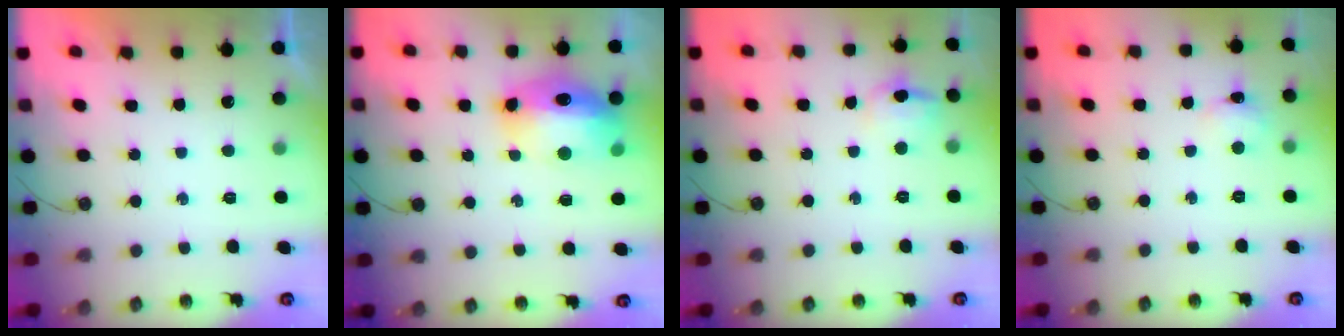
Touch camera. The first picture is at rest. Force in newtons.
{"total": 15.6, "press": 15.1, "slide": 4.2}
{"total": 8.4, "press": 8.2, "slide": 1.4}
{"total": 3.7, "press": 3.6, "slide": 0.7}